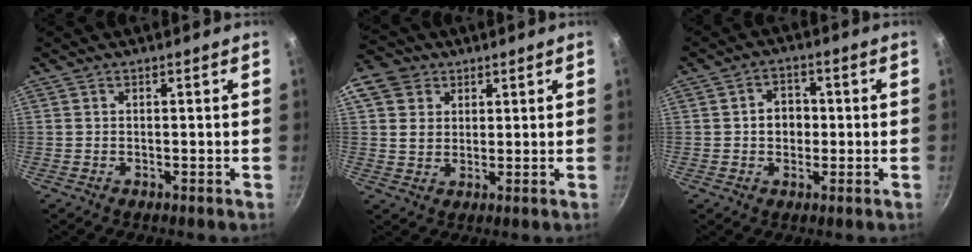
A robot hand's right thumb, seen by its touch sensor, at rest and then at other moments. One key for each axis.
{"total": 8.6, "fx": 3.5, "fy": 7.1, "fz": 3.4, "tx": -0.044, "ty": -0.001, "tz": 0.055}
{"total": 5.4, "fx": 0.0, "fy": 4.4, "fz": 3.2, "tx": -0.021, "ty": 0.010, "tz": -0.005}